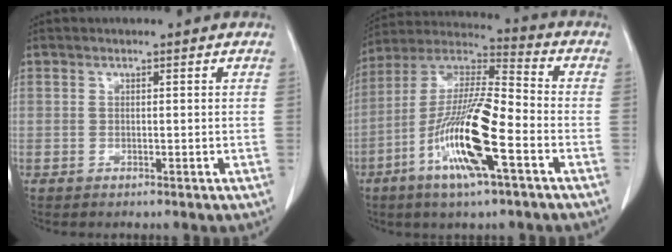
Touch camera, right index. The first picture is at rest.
{"total": 16.7, "force": [-6.4, 2.1, 15.4], "torque": [-0.304, -0.010, -0.121]}